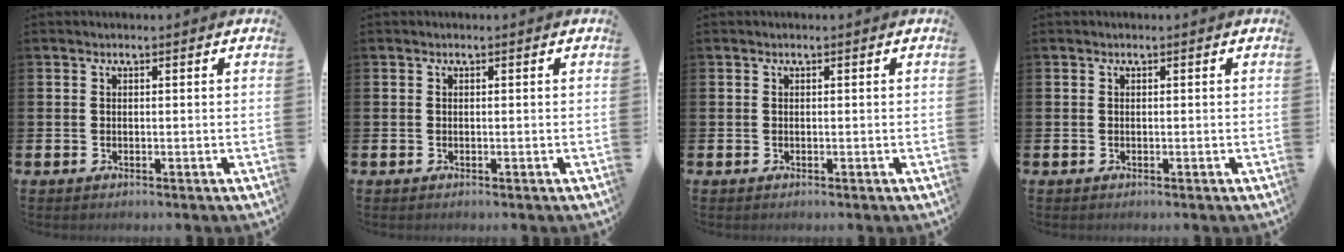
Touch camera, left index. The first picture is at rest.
{"total": 0.0}
{"total": 0.0}
{"total": 0.0}